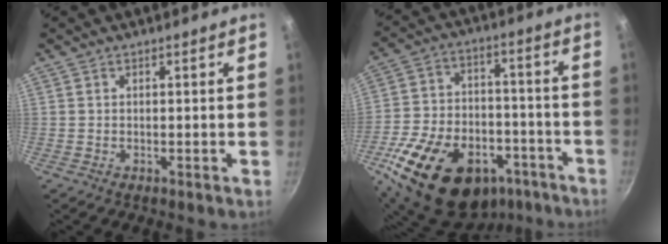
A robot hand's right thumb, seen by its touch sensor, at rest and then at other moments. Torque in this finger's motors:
{"motor_torque": [0.26, 1.03, 1.18, -1.63, 0.24]}